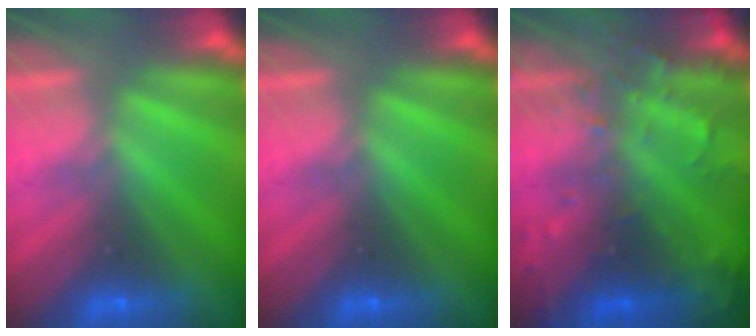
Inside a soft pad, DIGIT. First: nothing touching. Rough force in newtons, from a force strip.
{"total": 0.0}
{"total": 7.3}